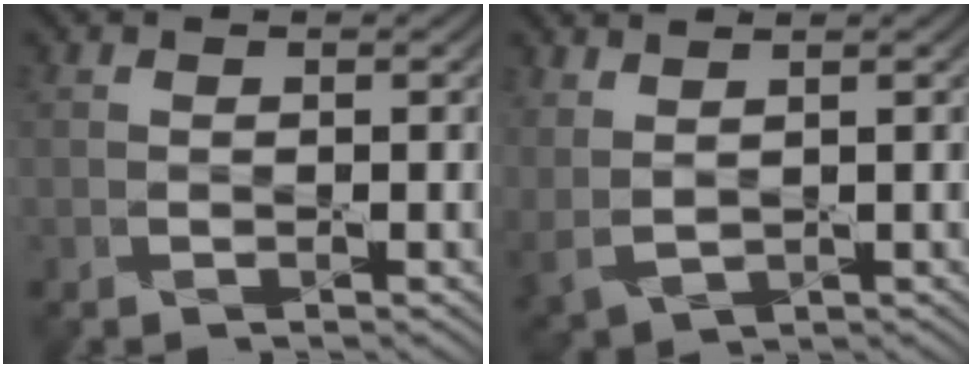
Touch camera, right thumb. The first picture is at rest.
{"total": 3.2, "force": [2.1, 1.3, 2.0], "torque": [-0.064, -0.001, 0.051]}